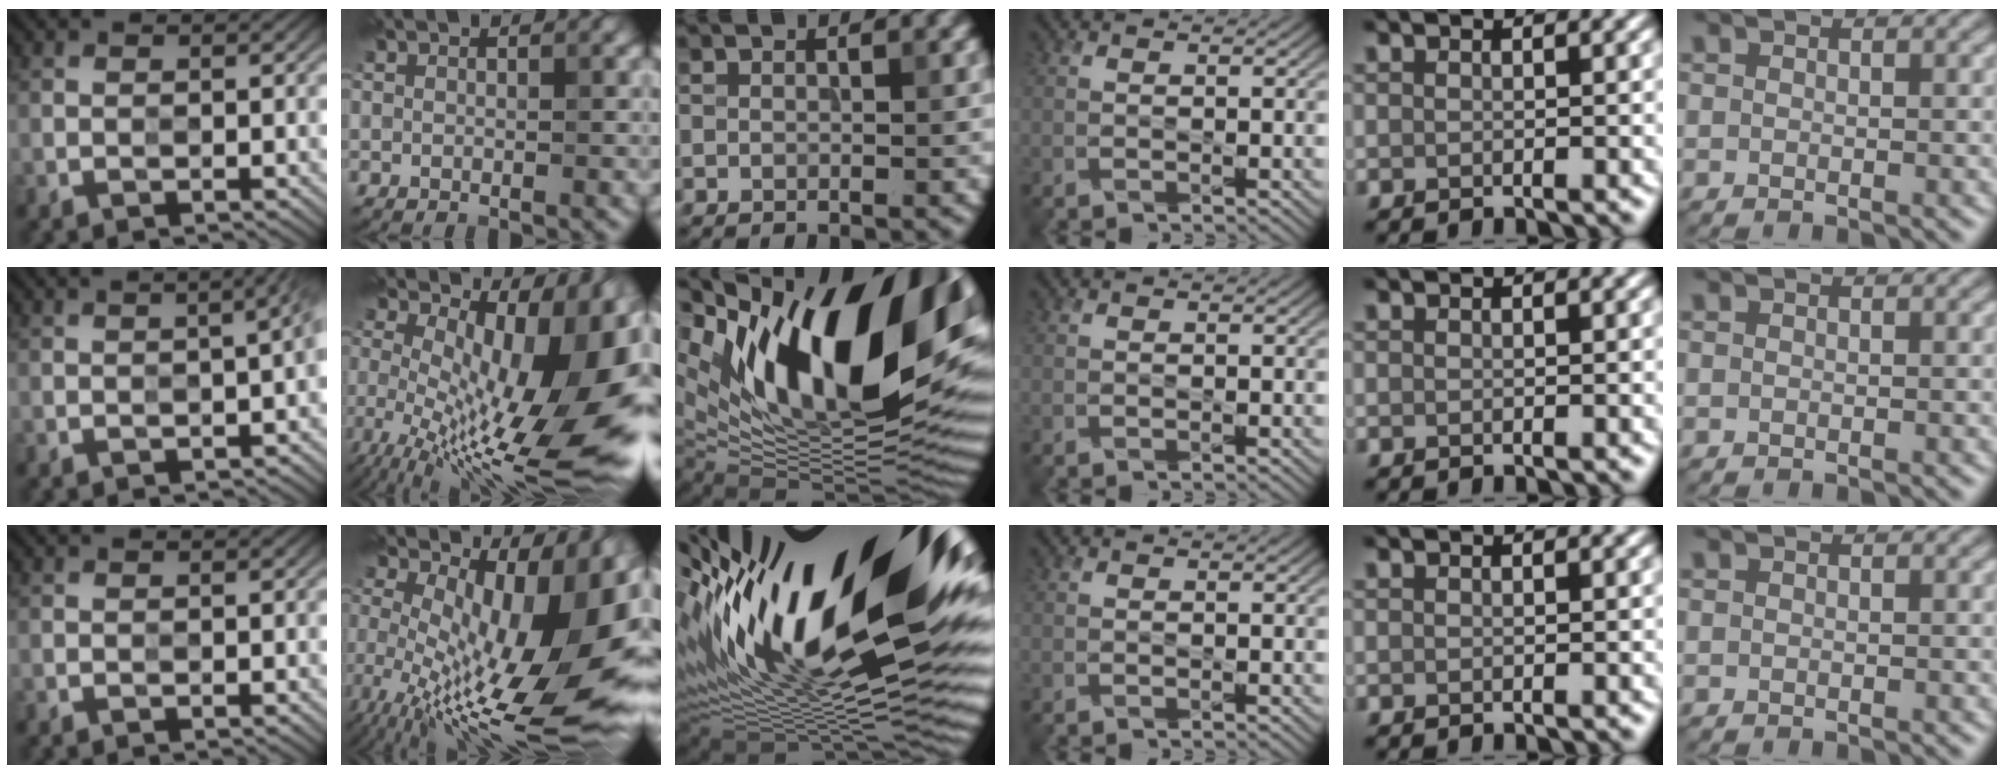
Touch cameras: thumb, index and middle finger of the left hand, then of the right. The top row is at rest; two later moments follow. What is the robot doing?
{"motion": "press", "object": "grip strengthener"}